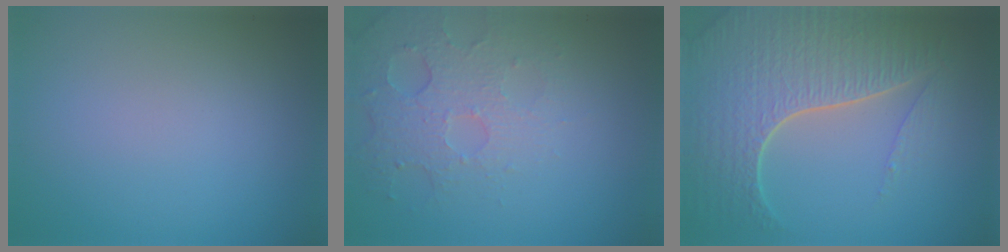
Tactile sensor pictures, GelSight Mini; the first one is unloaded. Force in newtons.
{"total": 5.0, "press": 3.3, "slide": 3.8}
{"total": 7.1, "press": 5.2, "slide": 4.9}